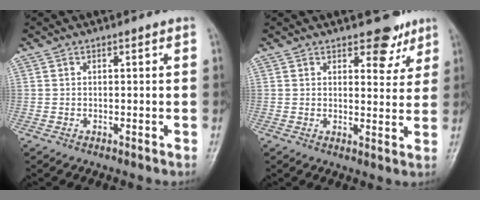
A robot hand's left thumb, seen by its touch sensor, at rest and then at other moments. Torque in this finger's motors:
{"motor_torque": [-0.15, 0.08, 0.02, 0.02, 0.00]}